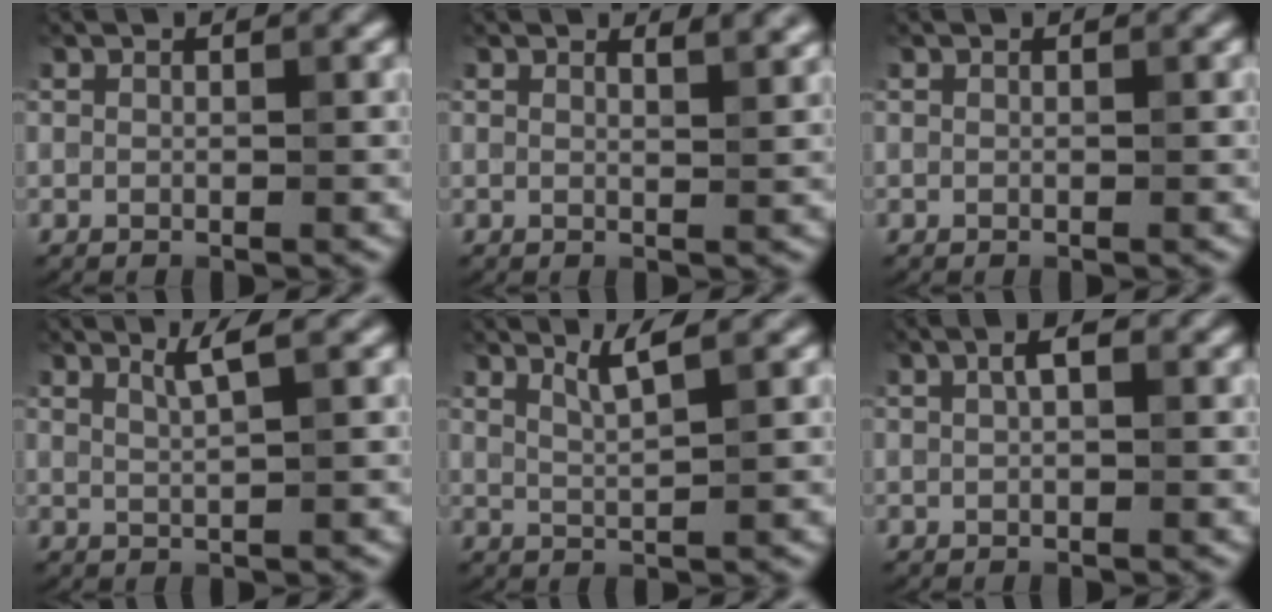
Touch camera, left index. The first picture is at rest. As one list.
[{"total": 2.5, "force": [2.0, 0.8, 1.2], "torque": [-0.005, 0.003, 0.022]}, {"total": 0.0}, {"total": 2.1, "force": [1.2, 0.3, 1.7], "torque": [-0.024, 0.003, 0.020]}, {"total": 2.3, "force": [1.5, 0.3, 1.7], "torque": [-0.029, 0.000, 0.029]}, {"total": 1.6, "force": [0.4, 0.6, 1.4], "torque": [-0.026, 0.006, 0.005]}]